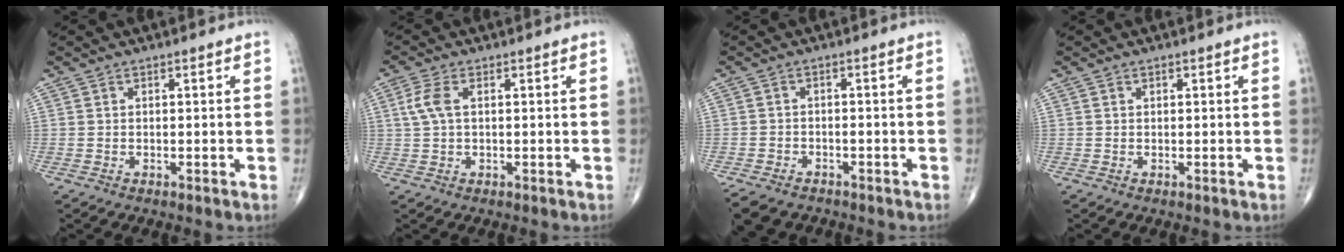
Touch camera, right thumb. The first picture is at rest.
{"total": 4.2, "force": [0.9, 2.1, 3.5], "torque": [-0.094, 0.012, 0.017]}
{"total": 9.0, "force": [-6.3, 5.3, 3.7], "torque": [-0.077, 0.009, -0.094]}
{"total": 0.0}